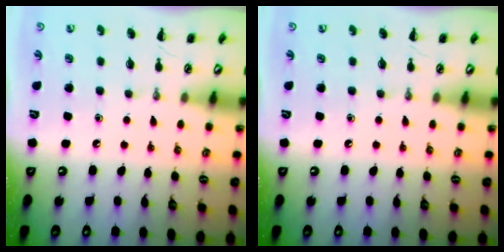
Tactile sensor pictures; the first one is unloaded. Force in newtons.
{"total": 0.0}